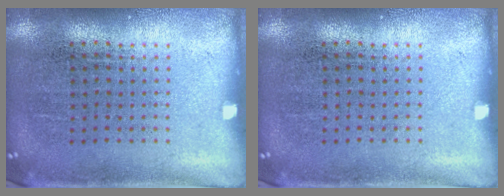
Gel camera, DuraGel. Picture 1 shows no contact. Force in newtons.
{"total": 0.0}